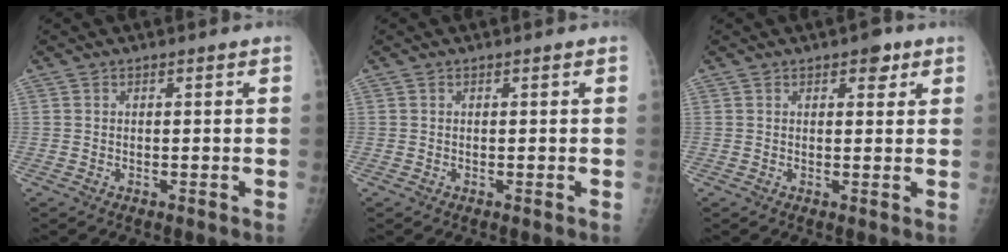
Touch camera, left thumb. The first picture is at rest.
{"total": 0.0}
{"total": 3.3, "force": [1.9, 1.8, 2.0], "torque": [-0.009, -0.005, 0.022]}